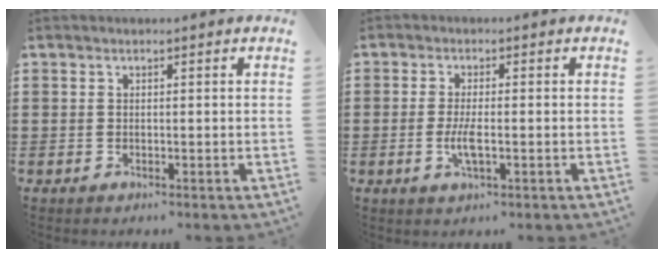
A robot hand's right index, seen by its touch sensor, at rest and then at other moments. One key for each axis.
{"total": 3.5, "fx": -0.9, "fy": 0.7, "fz": 3.3, "tx": -0.071, "ty": -0.006, "tz": -0.021}